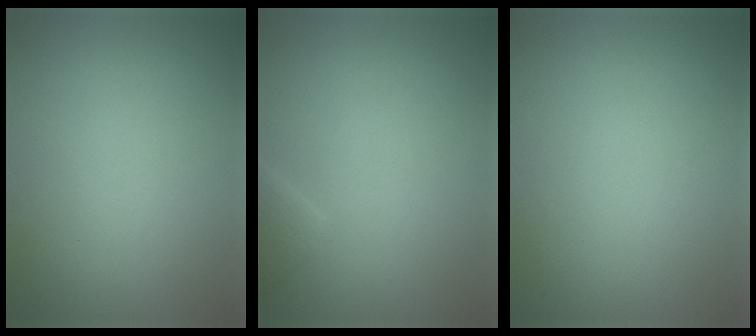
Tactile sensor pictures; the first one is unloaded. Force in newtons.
{"total": 1.6, "press": 1.6, "slide": 0.2}
{"total": 0.0}